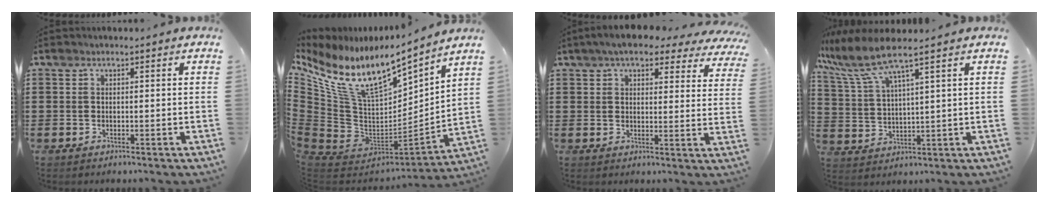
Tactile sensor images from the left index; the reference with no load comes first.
{"total": 13.2, "force": [8.7, 5.5, 8.3], "torque": [-0.214, -0.065, 0.152]}
{"total": 6.3, "force": [5.2, 1.7, 3.1], "torque": [-0.070, -0.009, 0.093]}
{"total": 8.1, "force": [5.8, 1.0, 5.7], "torque": [-0.145, -0.027, 0.096]}